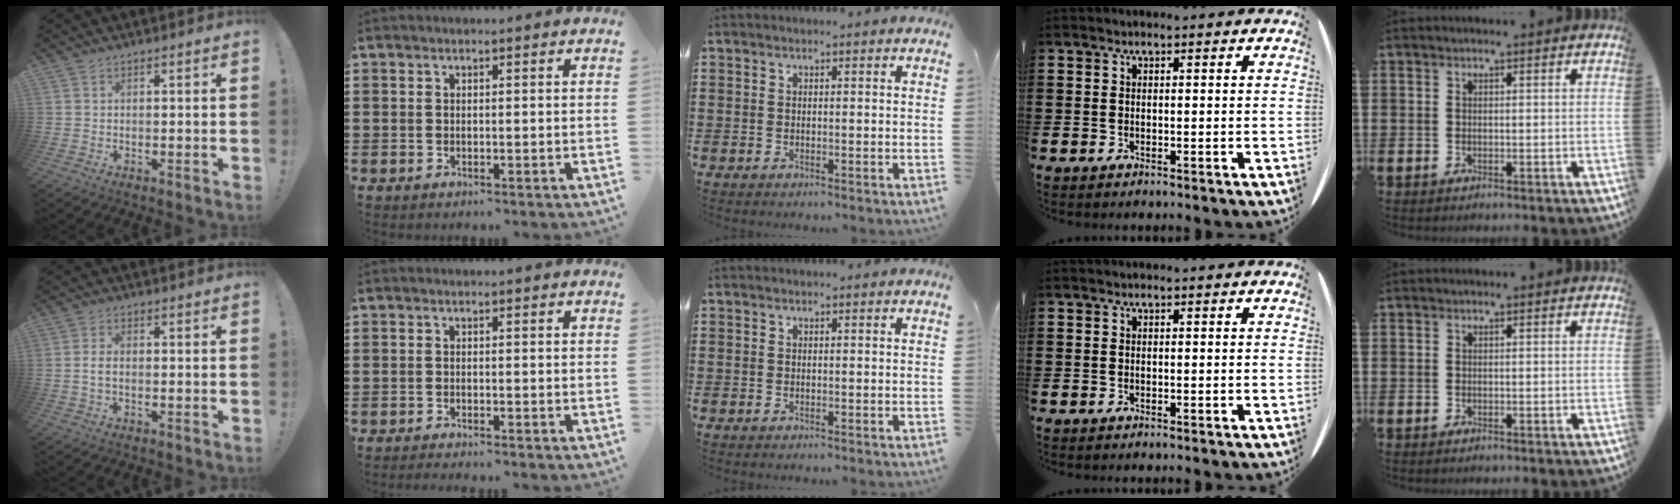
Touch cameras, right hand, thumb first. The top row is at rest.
{"thumb": {"total": 2.8, "force": [-0.4, 1.4, 2.4], "torque": [-0.049, 0.004, -0.009]}, "index": {"total": 0.9, "force": [-0.9, -0.1, 0.0], "torque": [-0.002, 0.000, -0.017]}}